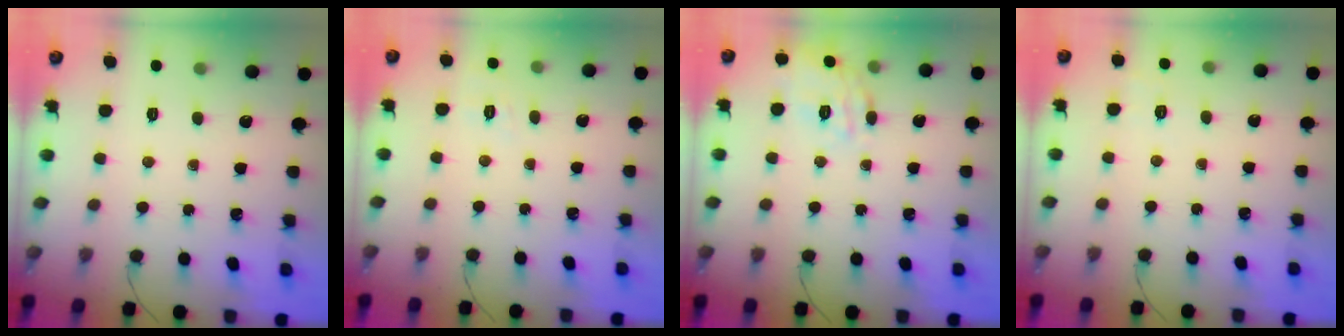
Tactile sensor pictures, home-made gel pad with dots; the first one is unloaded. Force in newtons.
{"total": 4.5, "press": 4.1, "slide": 2.0}
{"total": 14.6, "press": 14.6, "slide": 0.9}
{"total": 1.5, "press": 0.4, "slide": 1.4}